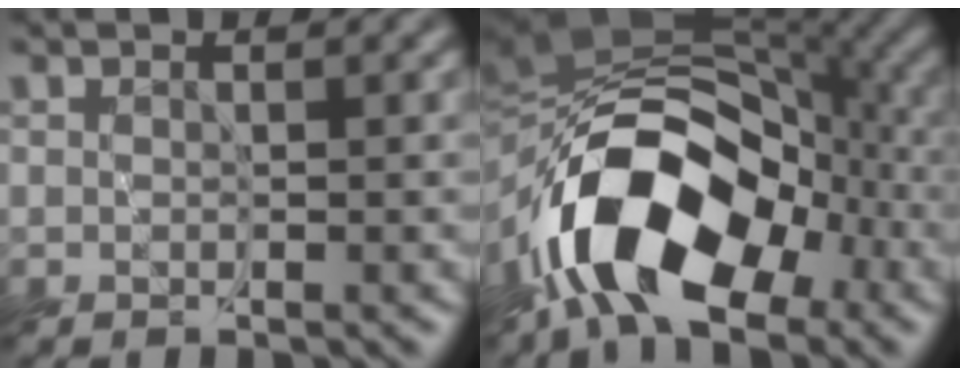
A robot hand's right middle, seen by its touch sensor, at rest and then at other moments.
{"total": 14.4, "force": [-6.8, 7.8, 10.1], "torque": [-0.152, -0.003, -0.132]}